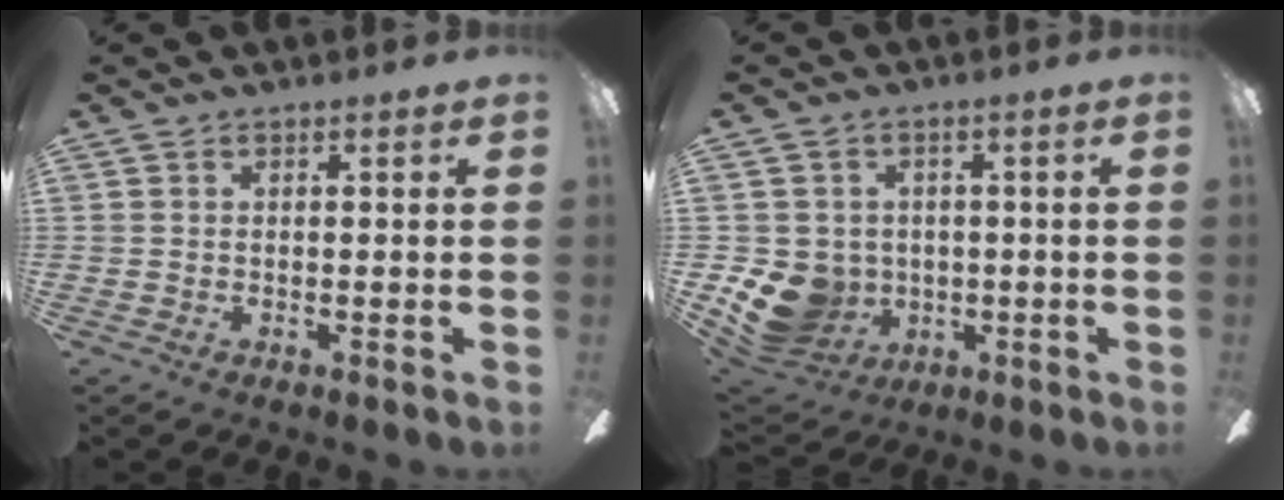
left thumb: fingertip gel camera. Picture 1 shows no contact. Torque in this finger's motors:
{"motor_torque": [-0.08, 0.37, 0.06, -0.01, 0.07]}